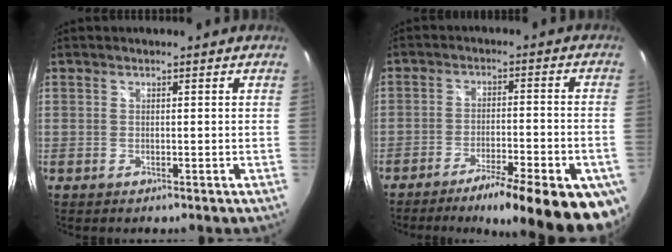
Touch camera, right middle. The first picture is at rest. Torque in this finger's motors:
{"motor_torque": [1.10, -1.04, 1.05, 0.20]}